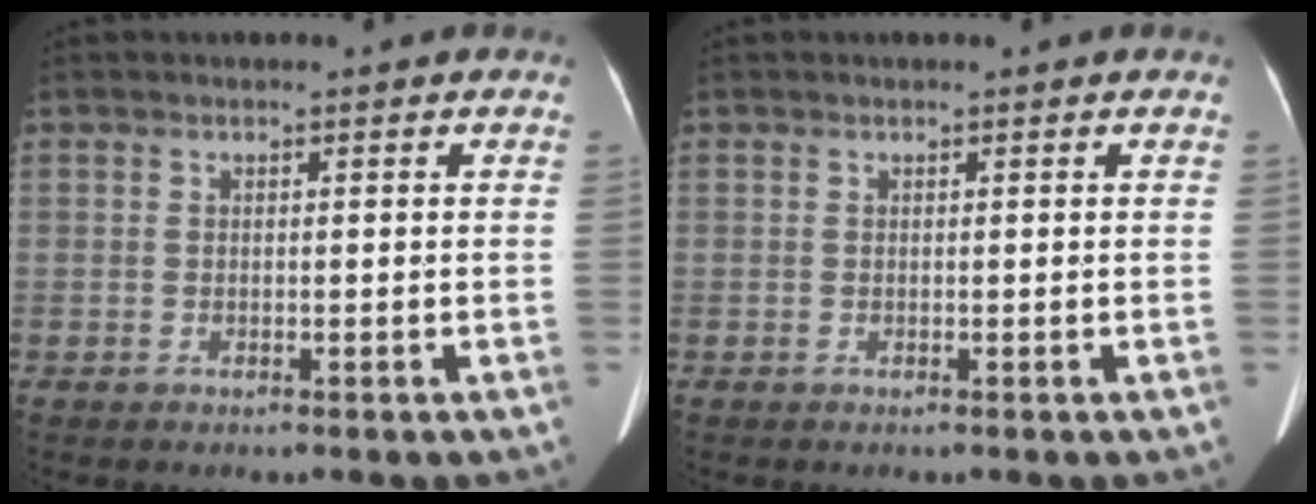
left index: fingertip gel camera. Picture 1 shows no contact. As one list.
[{"total": 0.0}]